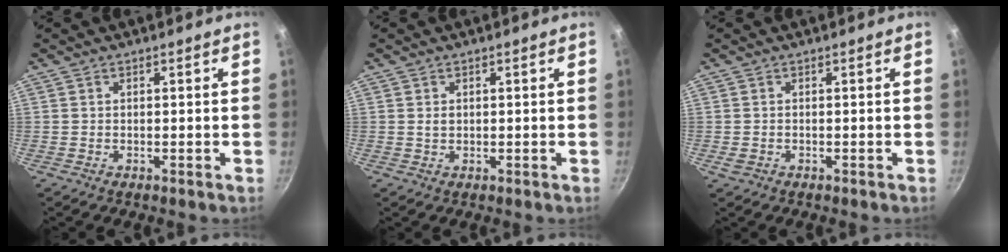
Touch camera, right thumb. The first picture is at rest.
{"total": 1.2, "force": [0.2, 0.9, 0.7], "torque": [-0.011, -0.001, 0.004]}
{"total": 1.2, "force": [-0.5, 0.9, 0.7], "torque": [-0.014, 0.000, -0.006]}